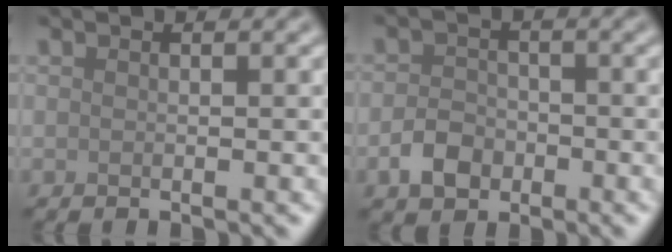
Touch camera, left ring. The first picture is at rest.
{"total": 2.8, "force": [-1.3, 2.1, 1.3], "torque": [-0.019, 0.004, -0.029]}